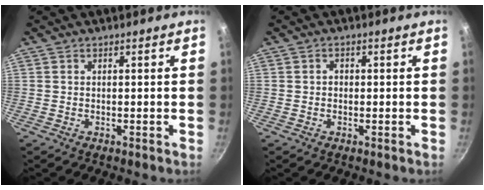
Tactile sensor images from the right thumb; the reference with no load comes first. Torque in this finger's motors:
{"motor_torque": [0.05, -0.29, 0.04, -0.06, 0.05]}